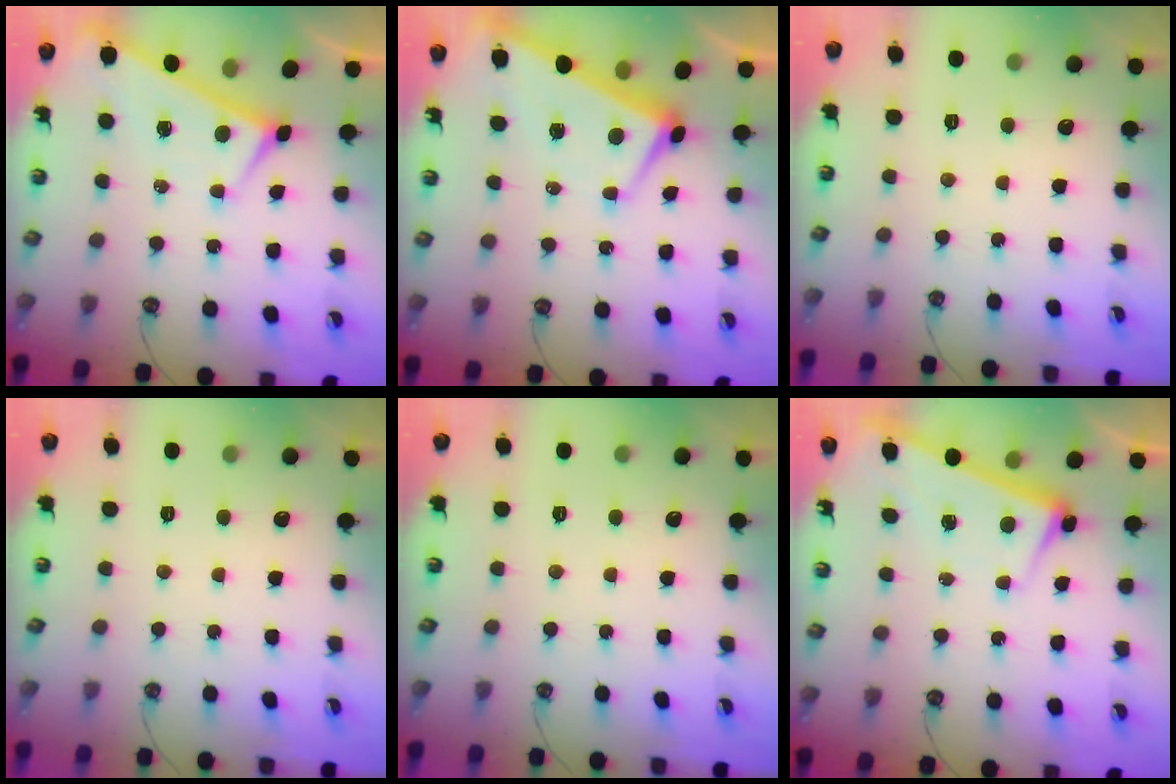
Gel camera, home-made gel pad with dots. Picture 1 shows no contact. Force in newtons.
{"total": 1.7, "press": 1.4, "slide": 0.9}
{"total": 0.0}
{"total": 0.0}
{"total": 0.0}
{"total": 2.5, "press": 2.4, "slide": 0.7}